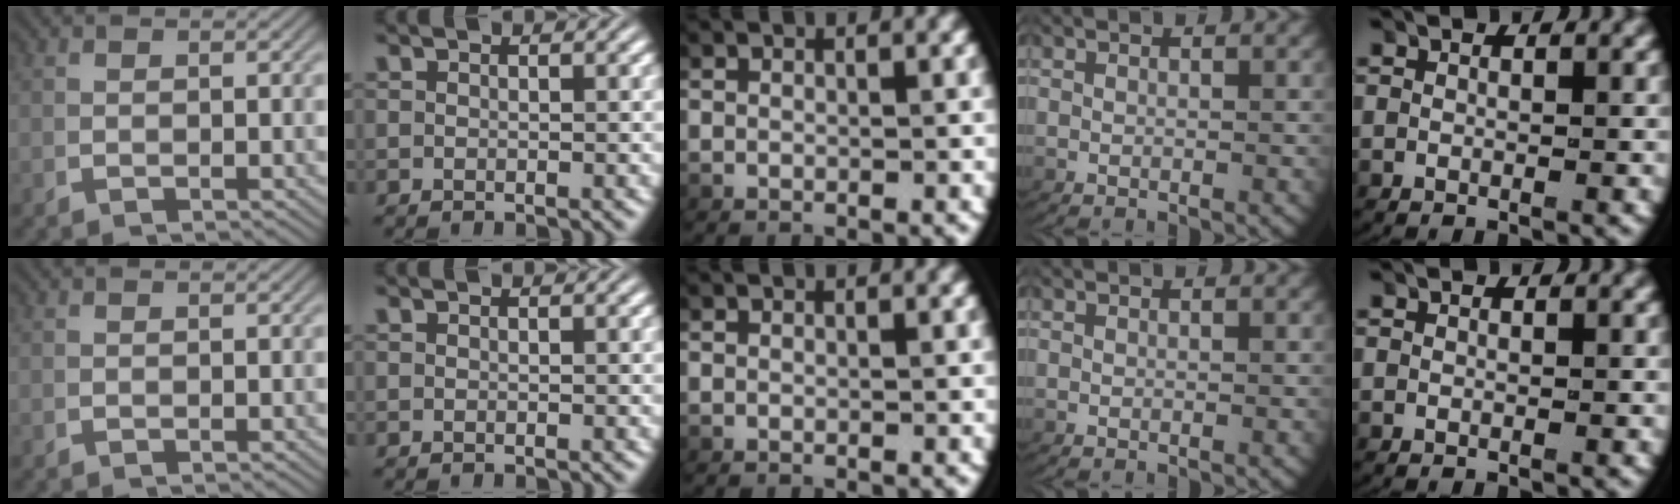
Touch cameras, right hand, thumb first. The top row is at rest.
{"index": {"total": 2.1, "force": [-0.2, -2.0, -0.6], "torque": [0.025, -0.009, 0.009]}}